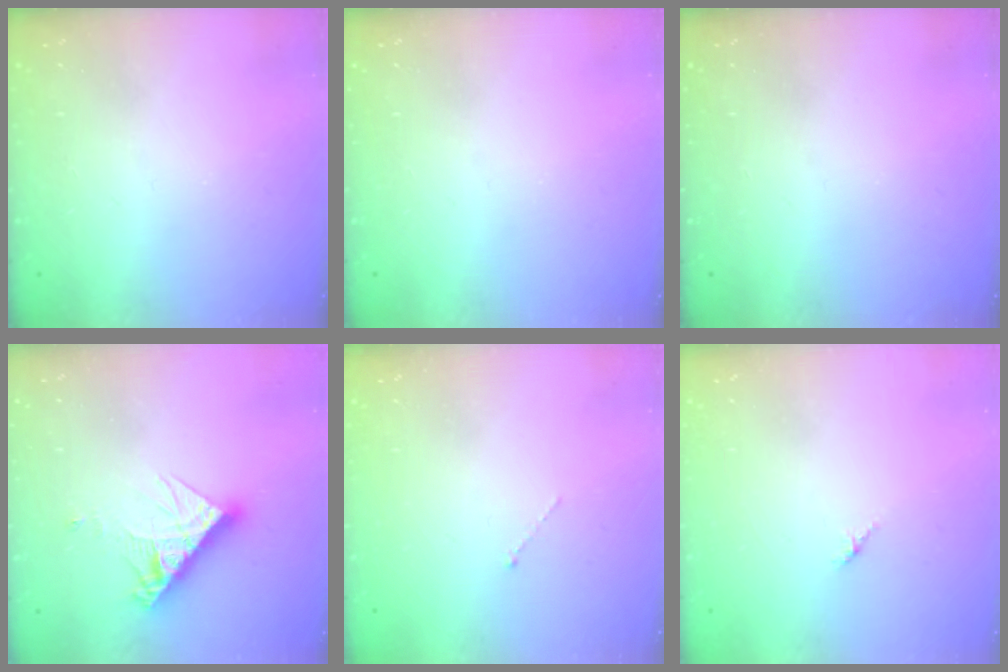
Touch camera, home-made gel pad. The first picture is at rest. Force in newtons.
{"total": 0.0}
{"total": 0.0}
{"total": 11.9, "press": 11.8, "slide": 1.0}
{"total": 0.0}
{"total": 1.5, "press": 1.4, "slide": 0.4}